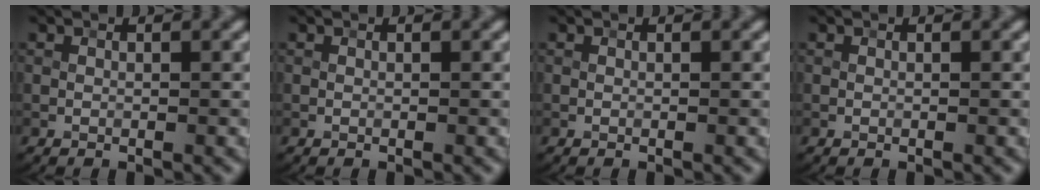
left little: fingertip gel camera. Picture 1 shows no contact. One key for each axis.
{"total": 0.0}
{"total": 0.0}
{"total": 0.0}